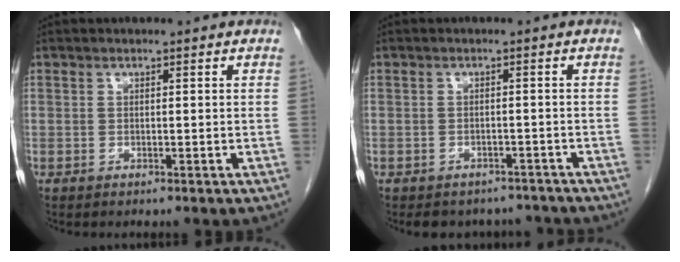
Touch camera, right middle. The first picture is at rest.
{"total": 7.4, "force": [-6.7, 3.1, 0.7], "torque": [-0.003, 0.012, -0.075]}